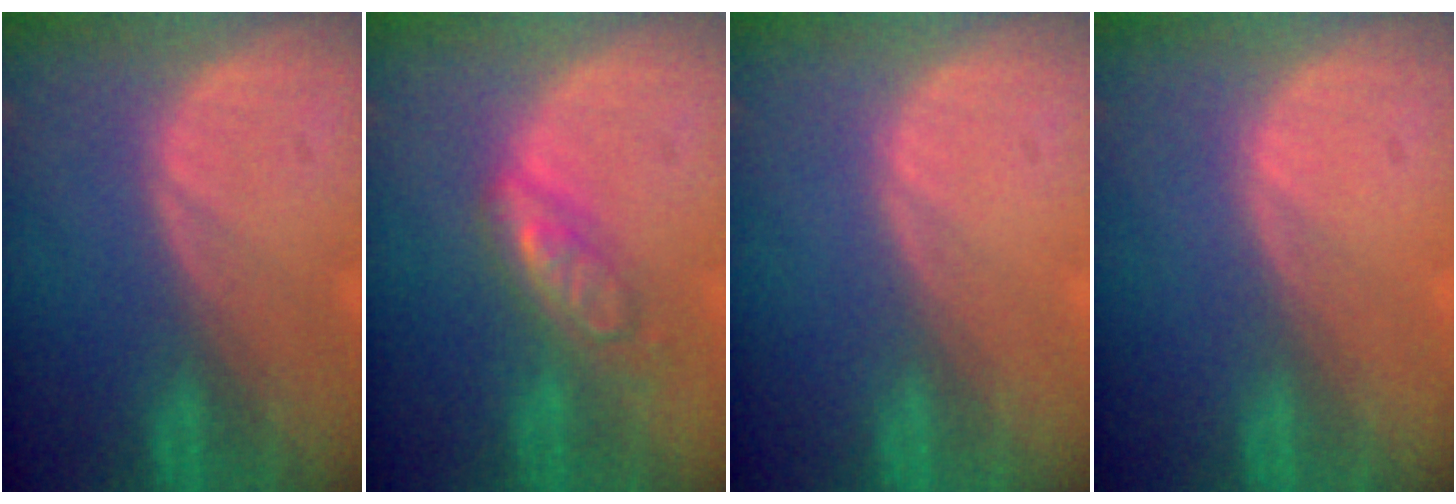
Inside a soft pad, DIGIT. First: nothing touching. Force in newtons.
{"total": 5.7, "press": 4.9, "slide": 2.9}
{"total": 0.0}
{"total": 0.0}